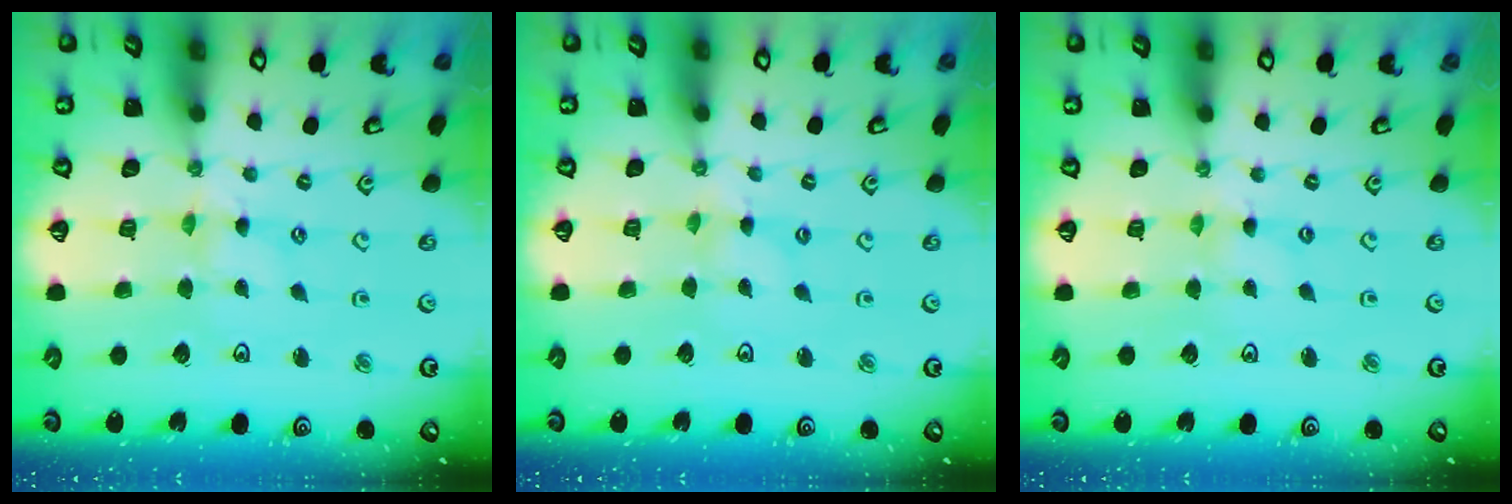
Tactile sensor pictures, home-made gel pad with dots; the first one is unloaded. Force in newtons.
{"total": 0.0}
{"total": 0.0}